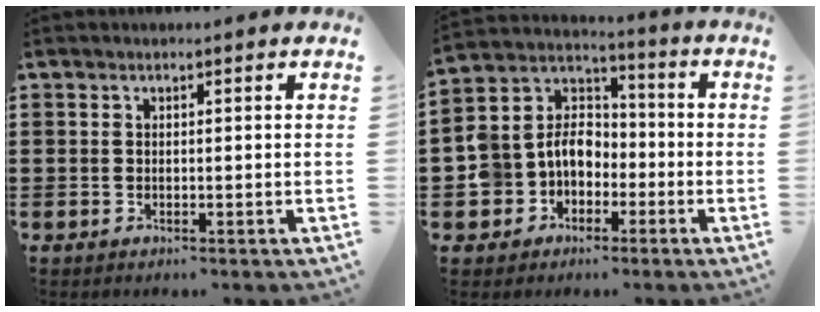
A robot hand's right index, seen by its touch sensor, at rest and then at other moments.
{"total": 7.9, "force": [-2.1, 7.0, 2.9], "torque": [-0.099, 0.003, -0.046]}